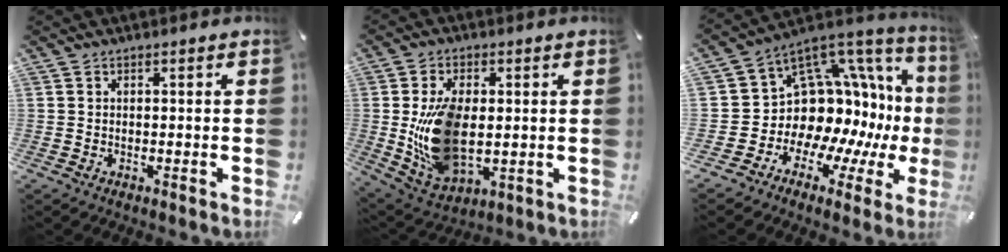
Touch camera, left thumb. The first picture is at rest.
{"total": 15.0, "force": [0.3, 9.3, 11.8], "torque": [-0.262, -0.012, 0.008]}
{"total": 13.6, "force": [0.7, 12.2, 5.9], "torque": [-0.080, -0.077, 0.041]}